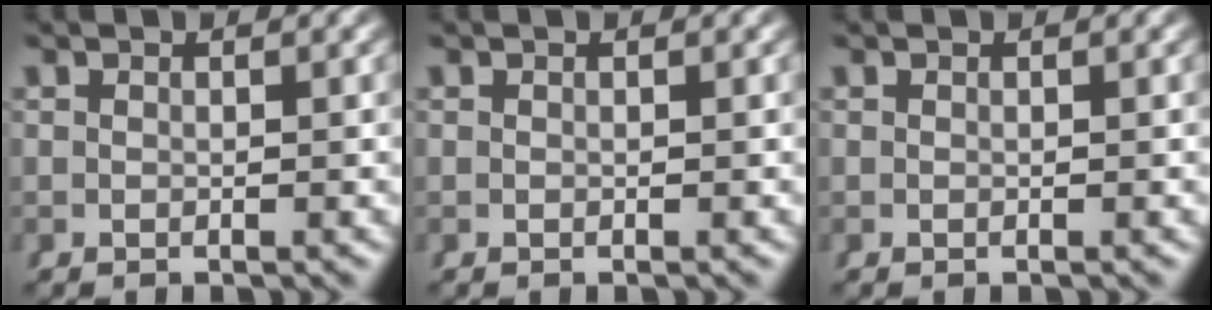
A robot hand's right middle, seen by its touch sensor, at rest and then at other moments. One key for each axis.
{"total": 0.0}
{"total": 0.0}